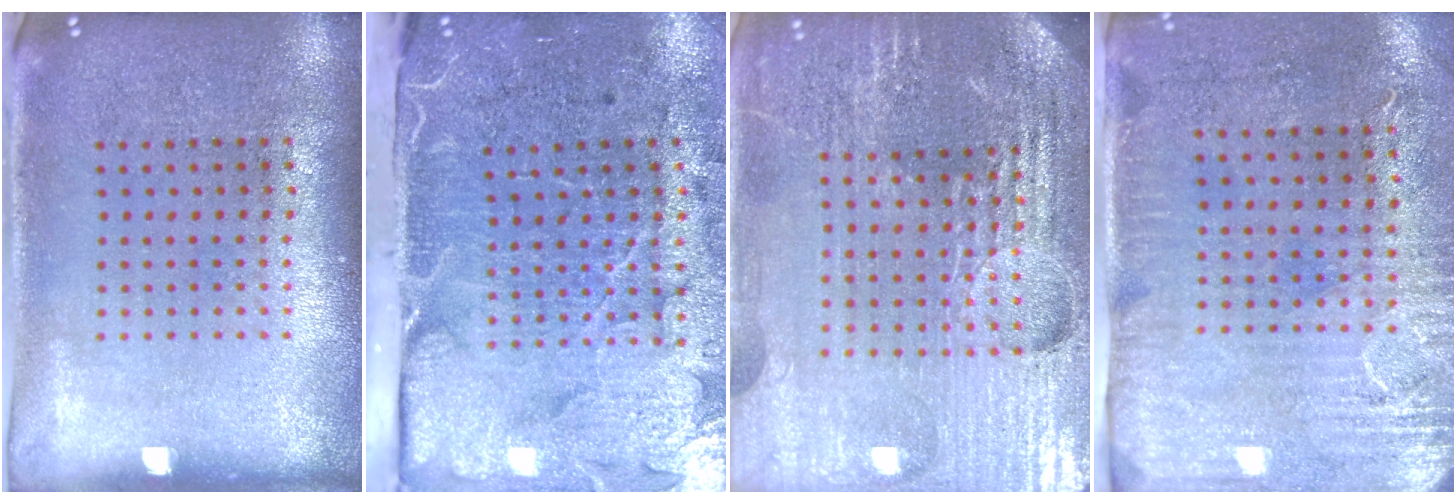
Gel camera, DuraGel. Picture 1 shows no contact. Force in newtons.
{"total": 5.0, "press": 4.0, "slide": 3.1}
{"total": 5.5, "press": 5.0, "slide": 2.4}
{"total": 2.9, "press": 2.4, "slide": 1.6}